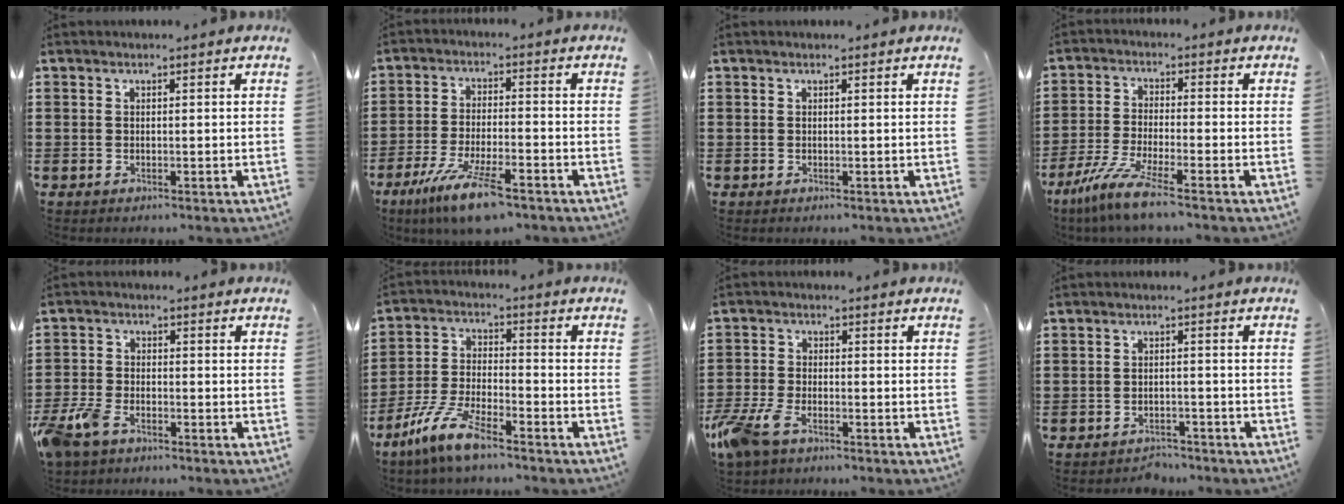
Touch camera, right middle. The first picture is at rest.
{"total": 9.4, "force": [-6.4, 1.4, 6.8], "torque": [-0.143, -0.013, -0.119]}
{"total": 0.0}
{"total": 6.7, "force": [-5.1, 0.1, 4.3], "torque": [-0.105, -0.023, -0.103]}
{"total": 5.1, "force": [-4.0, 2.2, 2.3], "torque": [-0.078, -0.005, -0.087]}
{"total": 8.7, "force": [-6.7, 1.3, 5.4], "torque": [-0.131, -0.007, -0.135]}
{"total": 5.7, "force": [-4.1, 2.3, 3.3], "torque": [-0.102, -0.008, -0.088]}
{"total": 2.3, "force": [-2.2, 0.5, -0.2], "torque": [-0.004, 0.000, -0.051]}